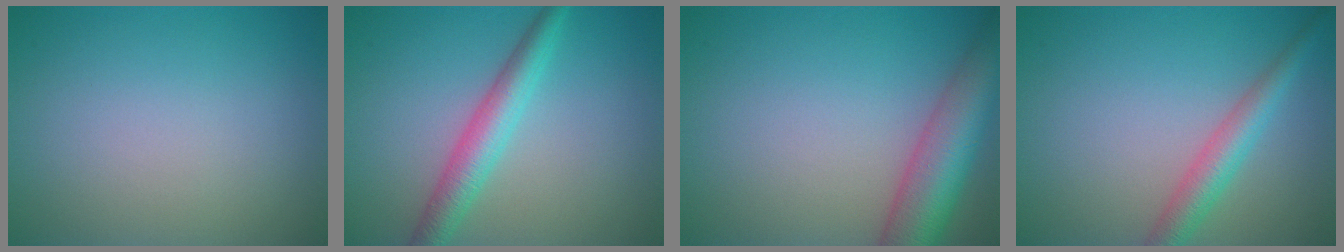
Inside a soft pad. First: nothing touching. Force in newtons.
{"total": 3.8, "press": 3.8, "slide": 0.0}
{"total": 7.6, "press": 7.6, "slide": 0.4}
{"total": 3.3, "press": 3.3, "slide": 0.1}